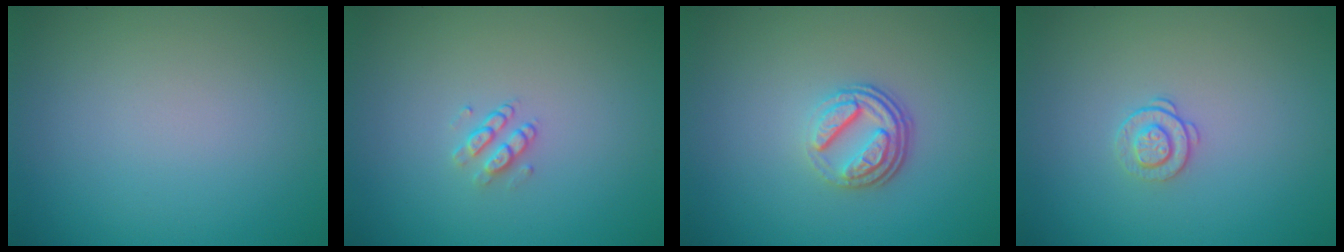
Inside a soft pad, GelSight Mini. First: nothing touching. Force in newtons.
{"total": 1.4, "press": 1.0, "slide": 1.0}
{"total": 3.7, "press": 2.6, "slide": 2.6}
{"total": 1.4, "press": 0.9, "slide": 1.0}